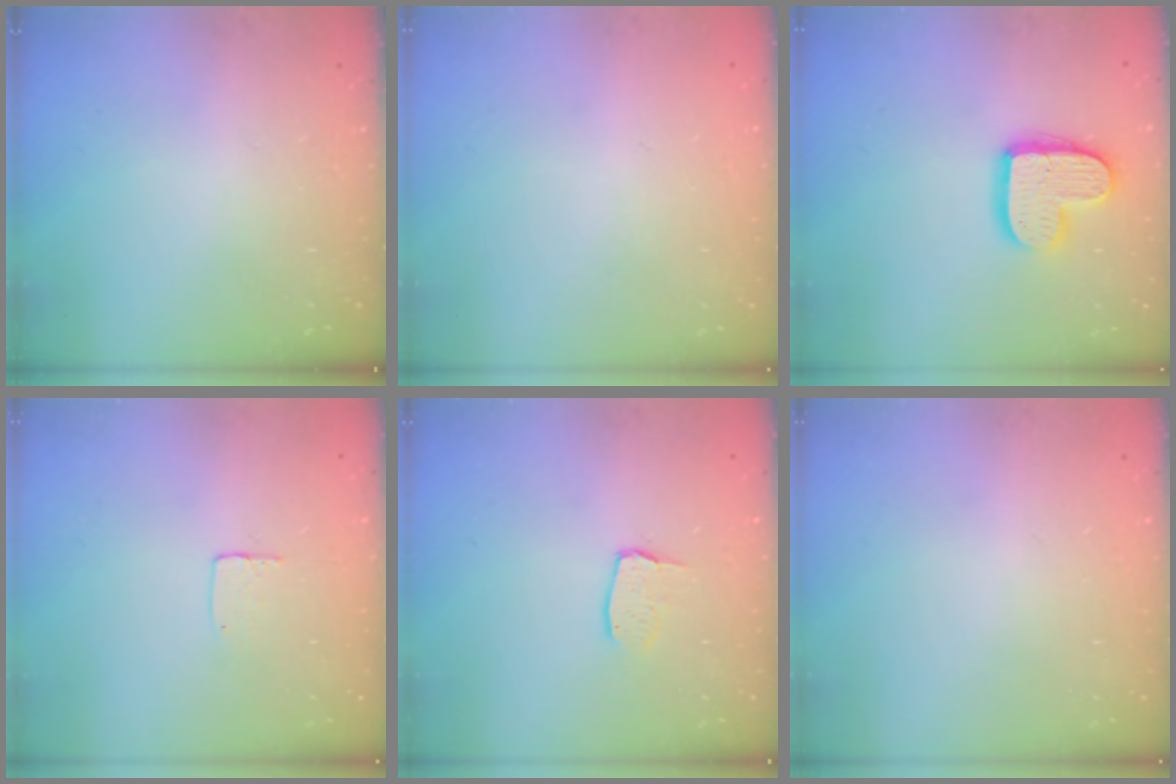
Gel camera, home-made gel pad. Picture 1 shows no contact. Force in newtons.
{"total": 0.0}
{"total": 13.8, "press": 13.8, "slide": 0.9}
{"total": 3.5, "press": 3.5, "slide": 0.2}
{"total": 3.0, "press": 3.0, "slide": 0.2}
{"total": 0.0}